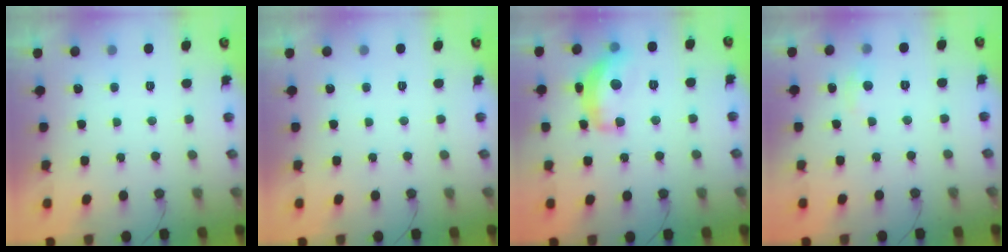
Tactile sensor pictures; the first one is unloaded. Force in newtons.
{"total": 0.0}
{"total": 14.2, "press": 14.1, "slide": 1.0}
{"total": 2.6, "press": 2.6, "slide": 0.3}